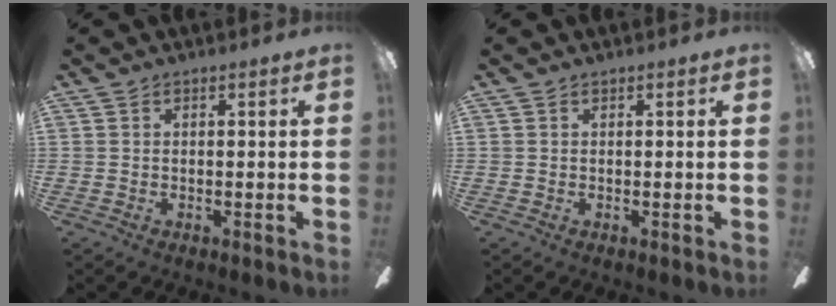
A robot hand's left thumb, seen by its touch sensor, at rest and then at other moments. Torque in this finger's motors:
{"motor_torque": [0.00, 0.01, -0.19, 0.05, 0.00]}